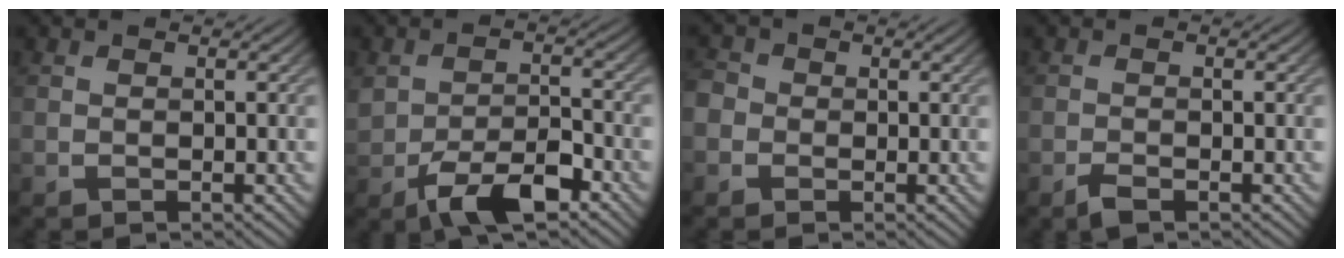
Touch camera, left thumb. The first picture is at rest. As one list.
[{"total": 6.3, "force": [-3.3, 3.1, 4.5], "torque": [-0.084, -0.004, -0.061]}, {"total": 2.8, "force": [-0.6, 2.6, 0.7], "torque": [-0.016, 0.008, -0.026]}, {"total": 1.6, "force": [-1.1, 0.4, 1.0], "torque": [-0.023, -0.001, -0.024]}]